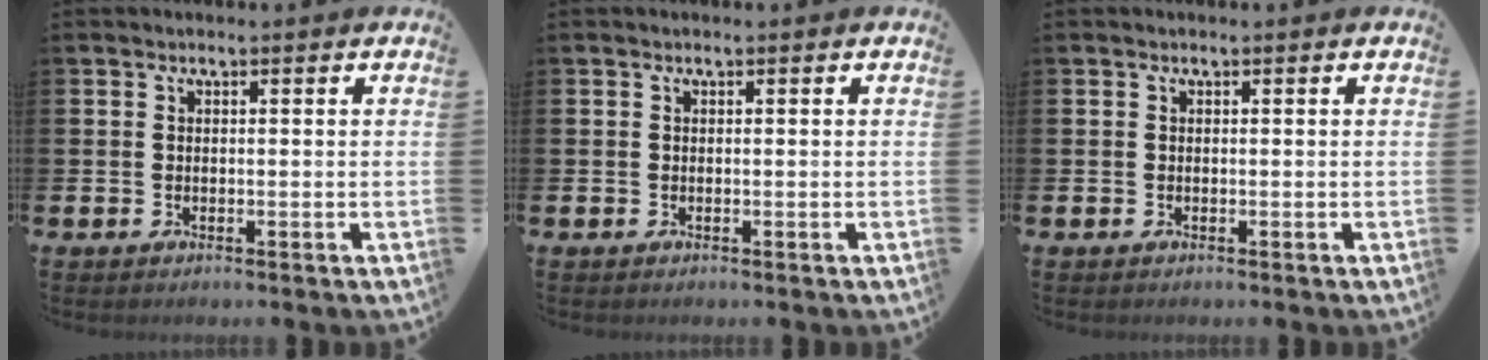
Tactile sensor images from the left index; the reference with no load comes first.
{"total": 0.0}
{"total": 0.0}